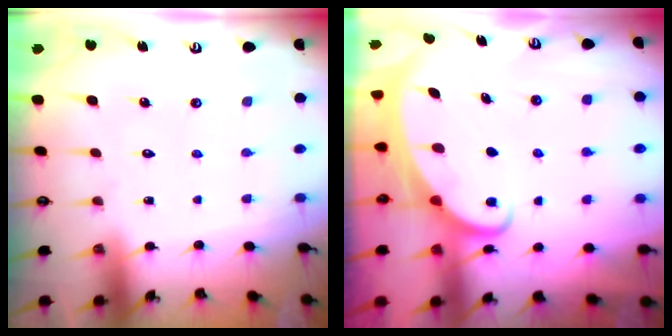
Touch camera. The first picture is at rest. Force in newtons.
{"total": 2.7, "press": 2.7, "slide": 0.3}